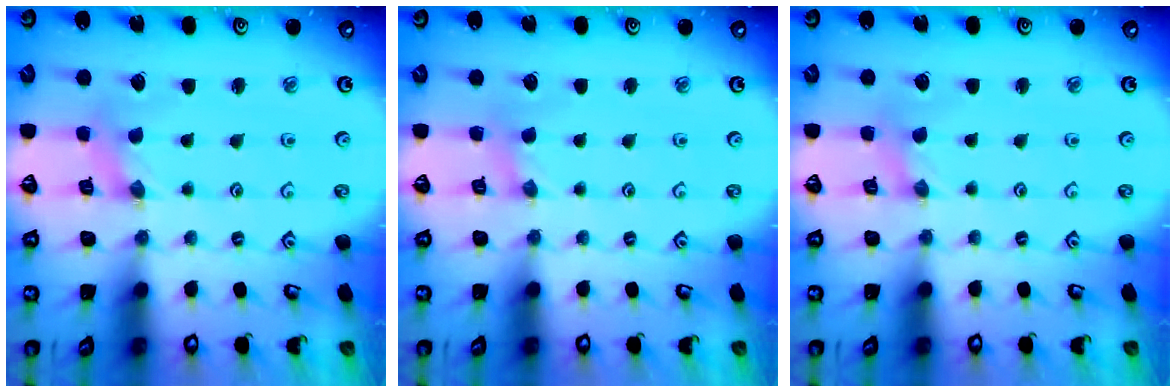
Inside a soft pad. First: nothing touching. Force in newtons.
{"total": 1.6, "press": 1.5, "slide": 0.3}
{"total": 0.0}